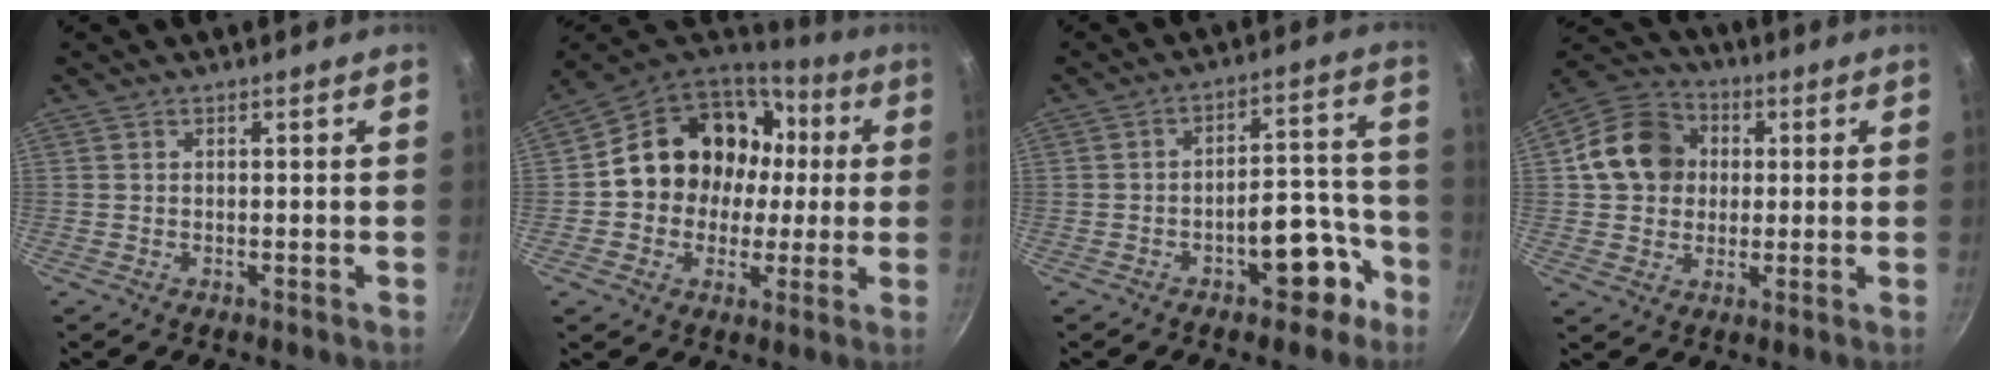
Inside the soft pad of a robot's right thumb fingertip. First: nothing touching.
{"total": 19.0, "force": [2.1, 16.0, 10.0], "torque": [-0.136, 0.043, 0.033]}
{"total": 10.3, "force": [-5.3, 5.4, 7.1], "torque": [-0.044, 0.071, -0.060]}
{"total": 12.6, "force": [1.8, 10.7, 6.3], "torque": [-0.084, 0.020, 0.017]}